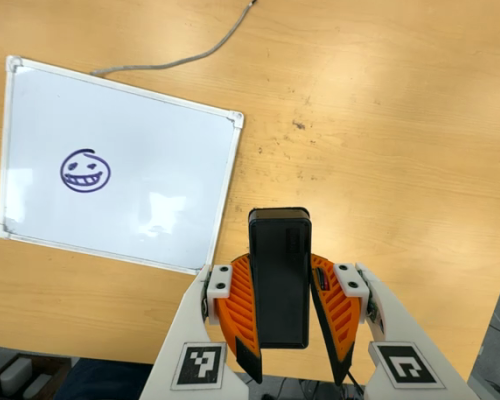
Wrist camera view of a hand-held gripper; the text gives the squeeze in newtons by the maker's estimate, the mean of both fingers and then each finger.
{"total": 9.6, "left": 7.8, "right": 11.4}